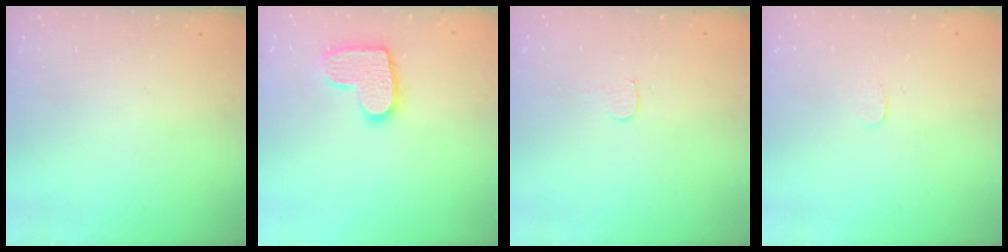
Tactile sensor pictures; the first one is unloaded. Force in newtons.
{"total": 12.7, "press": 12.7, "slide": 0.7}
{"total": 3.5, "press": 3.5, "slide": 0.3}
{"total": 3.0, "press": 3.0, "slide": 0.2}